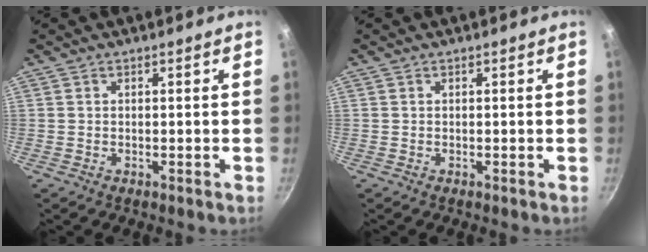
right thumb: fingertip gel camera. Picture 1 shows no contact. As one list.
[{"total": 0.0}]